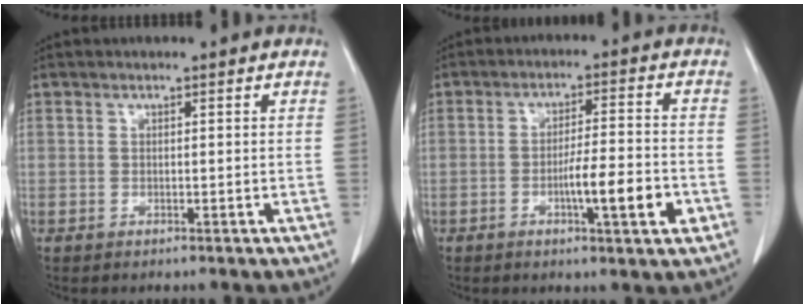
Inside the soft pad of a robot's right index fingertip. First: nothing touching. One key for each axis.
{"total": 9.0, "fx": -3.0, "fy": 1.2, "fz": 8.4, "tx": -0.133, "ty": 0.004, "tz": -0.045}